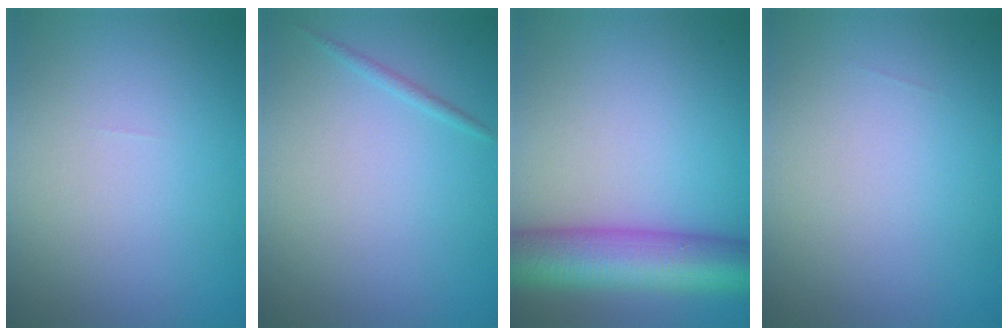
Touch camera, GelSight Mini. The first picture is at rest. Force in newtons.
{"total": 0.7, "press": 0.7, "slide": 0.0}
{"total": 9.4, "press": 9.4, "slide": 0.4}
{"total": 0.0}